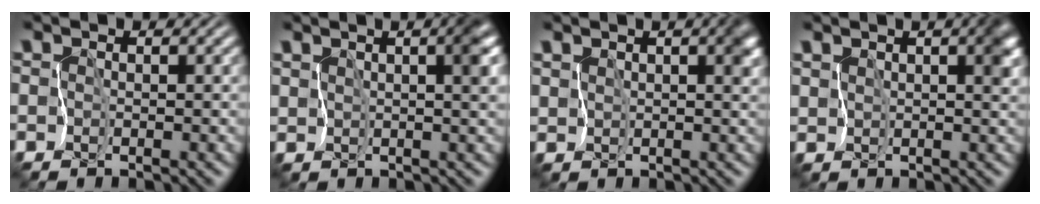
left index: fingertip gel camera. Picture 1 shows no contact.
{"total": 4.7, "force": [1.3, 1.9, 4.1], "torque": [-0.054, 0.008, 0.019]}
{"total": 3.3, "force": [1.4, 1.6, 2.5], "torque": [-0.043, 0.001, 0.022]}
{"total": 3.9, "force": [1.5, 1.9, 3.1], "torque": [-0.052, 0.003, 0.024]}